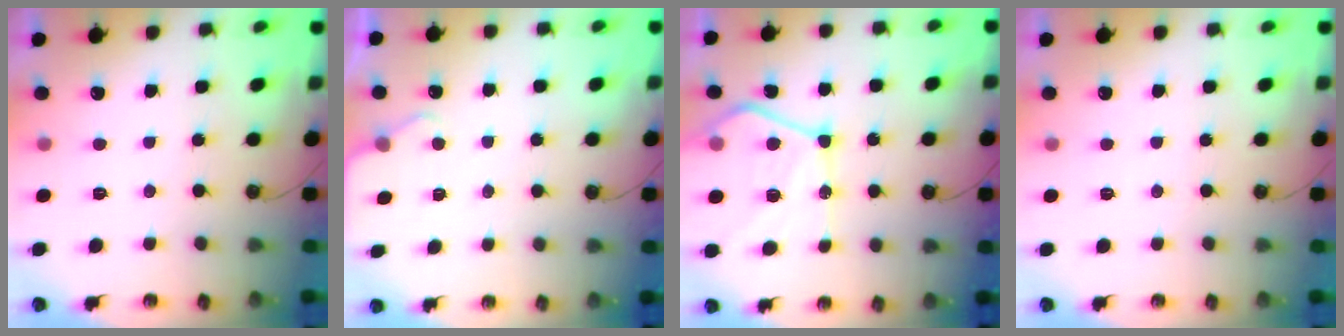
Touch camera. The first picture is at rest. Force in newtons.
{"total": 4.4, "press": 4.4, "slide": 0.5}
{"total": 18.8, "press": 18.7, "slide": 2.2}
{"total": 2.8, "press": 2.8, "slide": 0.5}